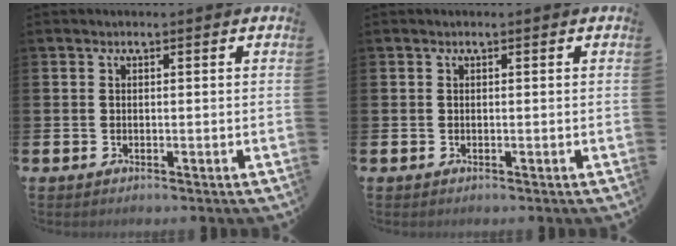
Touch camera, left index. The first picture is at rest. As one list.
[{"total": 0.0}]